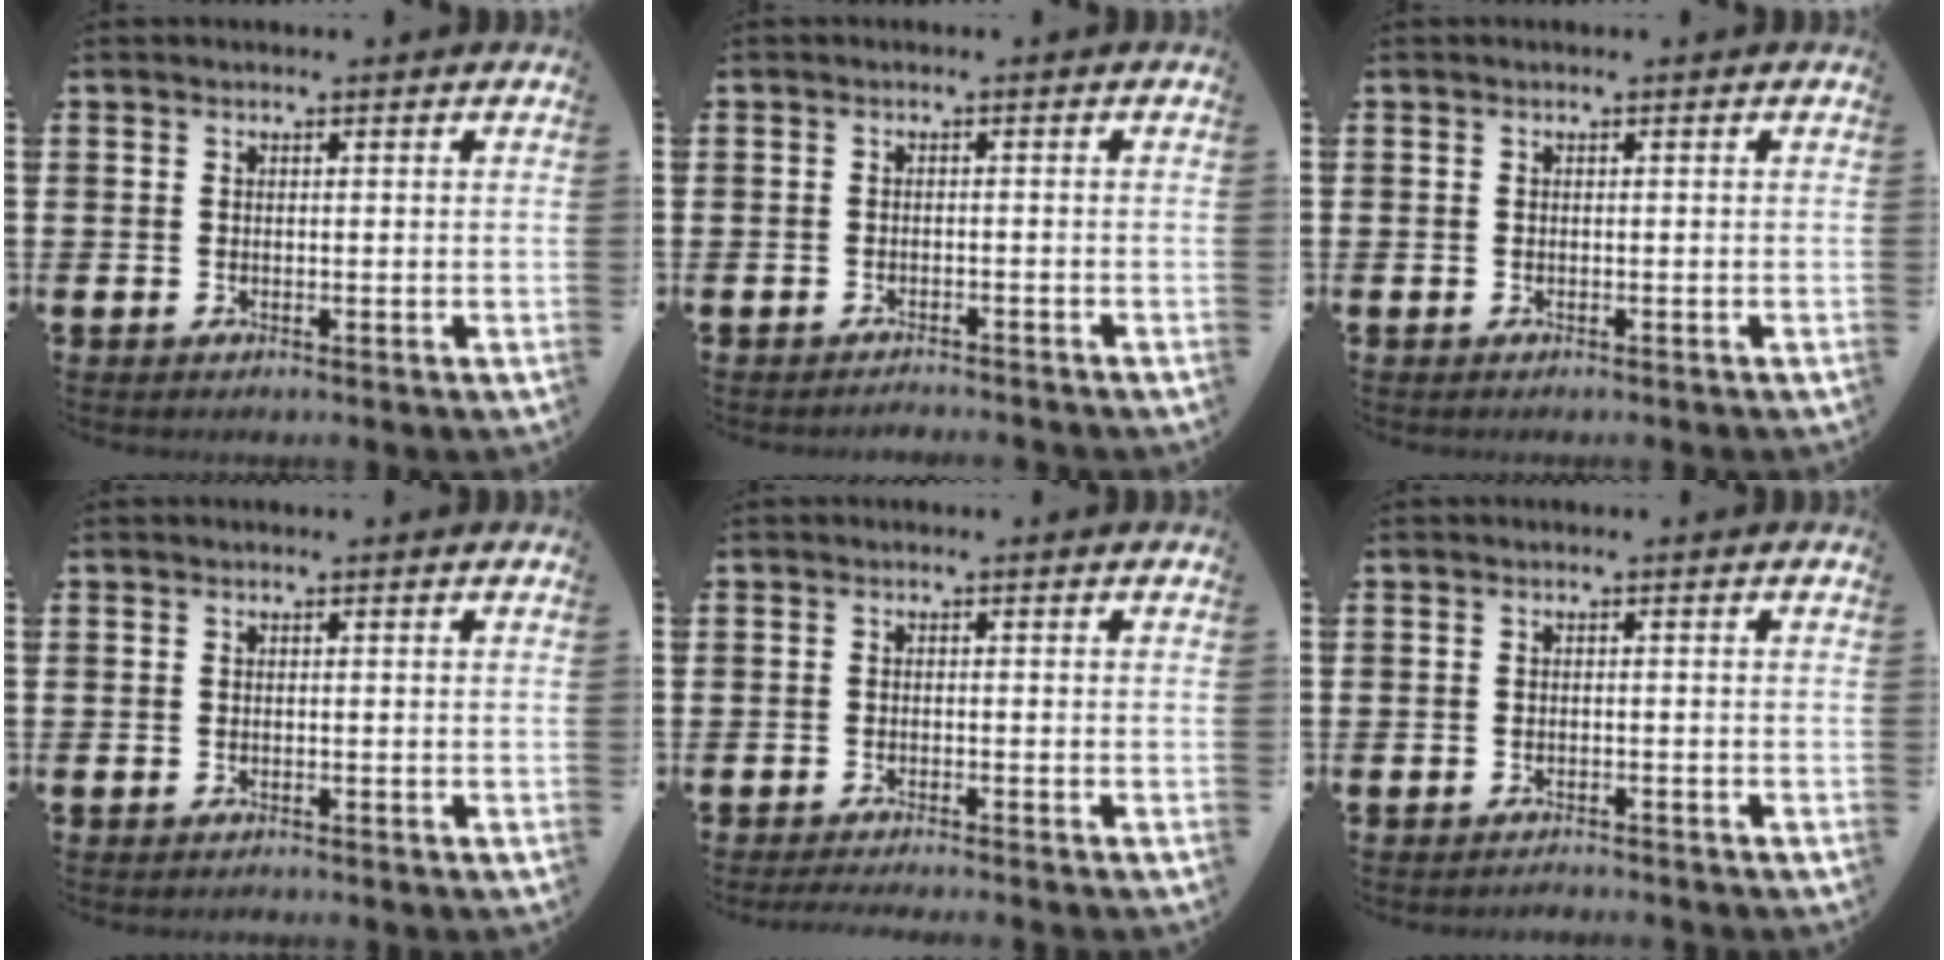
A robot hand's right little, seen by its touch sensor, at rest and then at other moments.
{"total": 1.1, "force": [-1.1, -0.1, 0.0], "torque": [-0.002, 0.002, -0.024]}
{"total": 0.0}
{"total": 0.0}
{"total": 1.1, "force": [-1.1, -0.2, 0.3], "torque": [-0.002, -0.001, -0.021]}
{"total": 1.0, "force": [-1.0, 0.0, 0.0], "torque": [-0.002, 0.001, -0.021]}